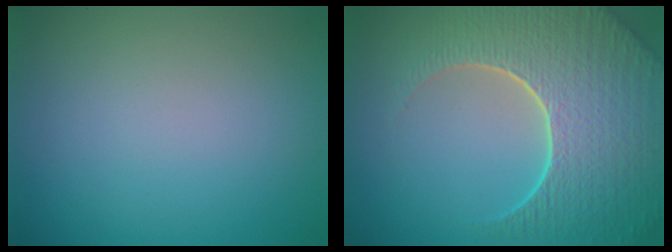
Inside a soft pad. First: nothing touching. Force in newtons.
{"total": 9.2, "press": 6.6, "slide": 6.4}